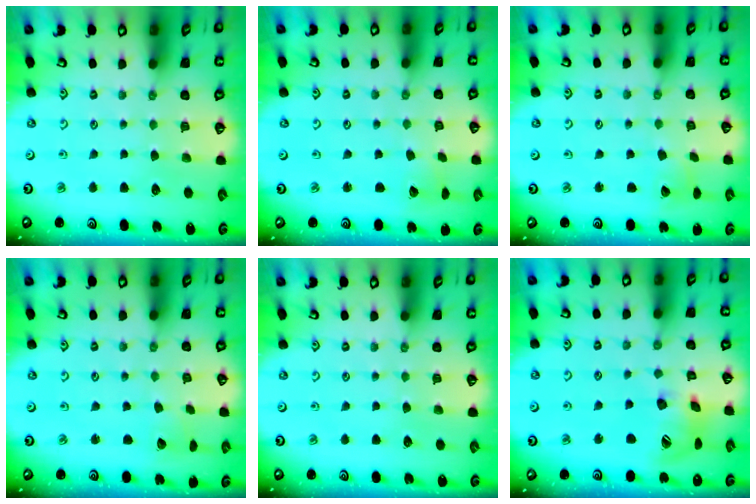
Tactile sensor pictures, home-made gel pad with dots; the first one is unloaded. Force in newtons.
{"total": 2.3, "press": 2.3, "slide": 0.3}
{"total": 3.5, "press": 3.5, "slide": 0.4}
{"total": 2.4, "press": 2.4, "slide": 0.2}
{"total": 0.0}
{"total": 16.4, "press": 16.2, "slide": 2.2}